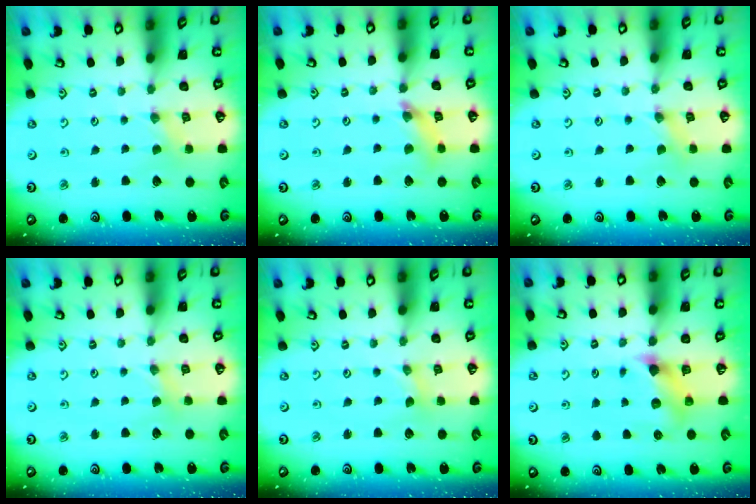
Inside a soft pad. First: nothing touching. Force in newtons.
{"total": 6.5, "press": 6.5, "slide": 0.6}
{"total": 0.0}
{"total": 1.9, "press": 1.8, "slide": 0.4}
{"total": 0.0}
{"total": 5.6, "press": 5.6, "slide": 0.6}